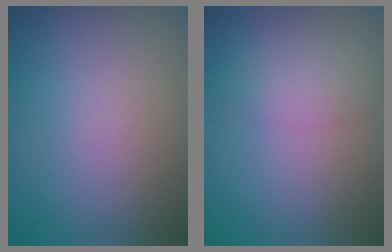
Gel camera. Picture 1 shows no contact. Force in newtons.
{"total": 2.2, "press": 2.1, "slide": 0.2}